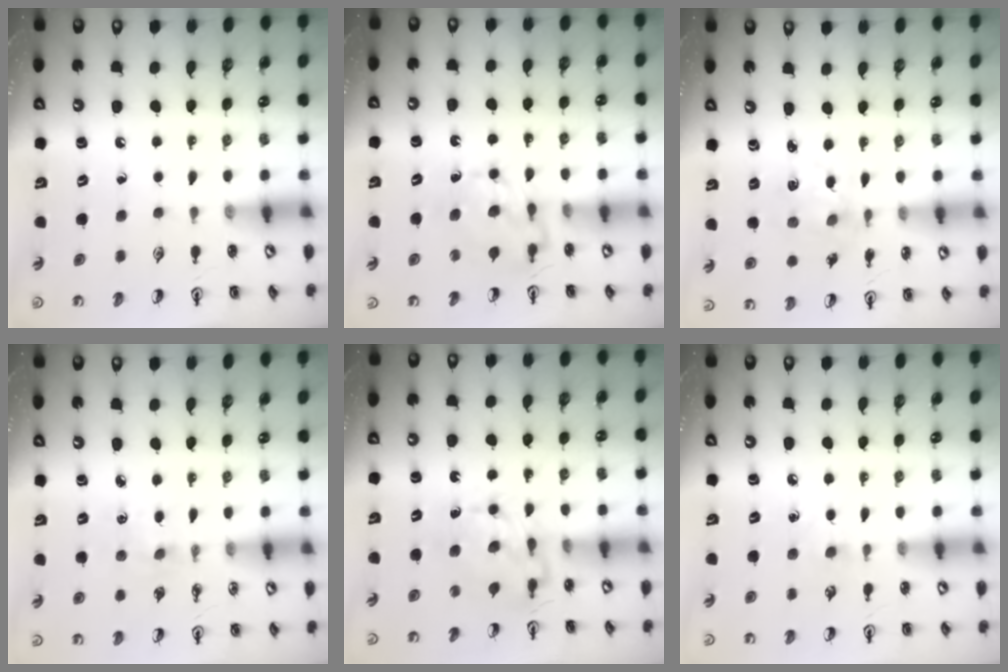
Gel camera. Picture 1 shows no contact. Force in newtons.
{"total": 7.2, "press": 7.1, "slide": 0.8}
{"total": 2.1, "press": 2.1, "slide": 0.3}
{"total": 2.7, "press": 2.7, "slide": 0.4}
{"total": 6.9, "press": 6.8, "slide": 0.6}
{"total": 5.7, "press": 5.6, "slide": 0.7}